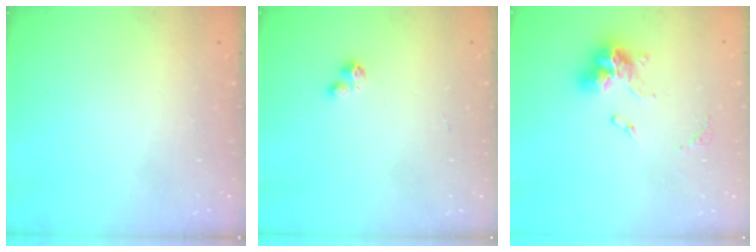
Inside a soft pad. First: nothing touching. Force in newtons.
{"total": 2.1, "press": 2.0, "slide": 0.5}
{"total": 11.0, "press": 10.9, "slide": 0.8}